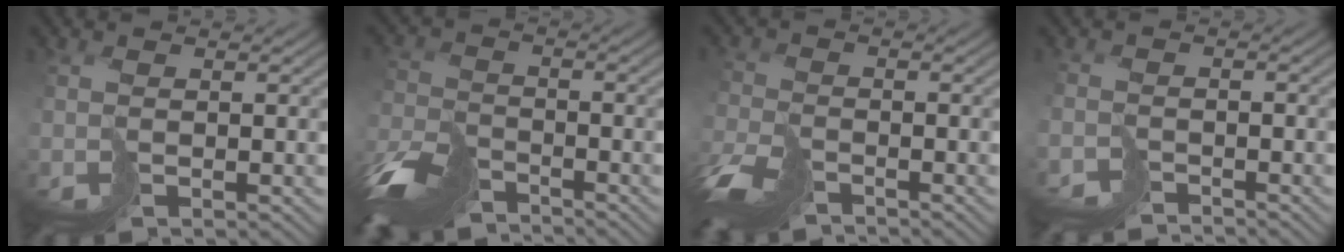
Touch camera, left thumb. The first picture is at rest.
{"total": 9.8, "force": [-8.2, 3.8, 3.9], "torque": [-0.093, -0.018, -0.168]}
{"total": 6.9, "force": [-5.6, 2.8, 2.9], "torque": [-0.072, -0.021, -0.116]}
{"total": 2.9, "force": [-2.8, 0.3, -0.5], "torque": [0.014, -0.005, -0.056]}